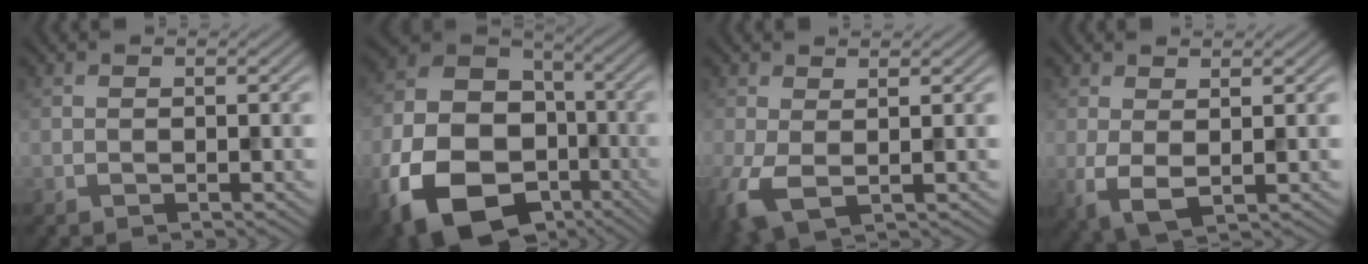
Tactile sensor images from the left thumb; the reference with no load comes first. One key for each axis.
{"total": 18.3, "fx": -7.5, "fy": 13.3, "fz": 10.1, "tx": -0.229, "ty": -0.056, "tz": -0.127}
{"total": 4.2, "fx": -0.5, "fy": 2.2, "fz": 3.5, "tx": -0.098, "ty": -0.006, "tz": -0.011}
{"total": 3.3, "fx": 0.6, "fy": 1.6, "fz": 2.9, "tx": -0.073, "ty": -0.006, "tz": 0.012}